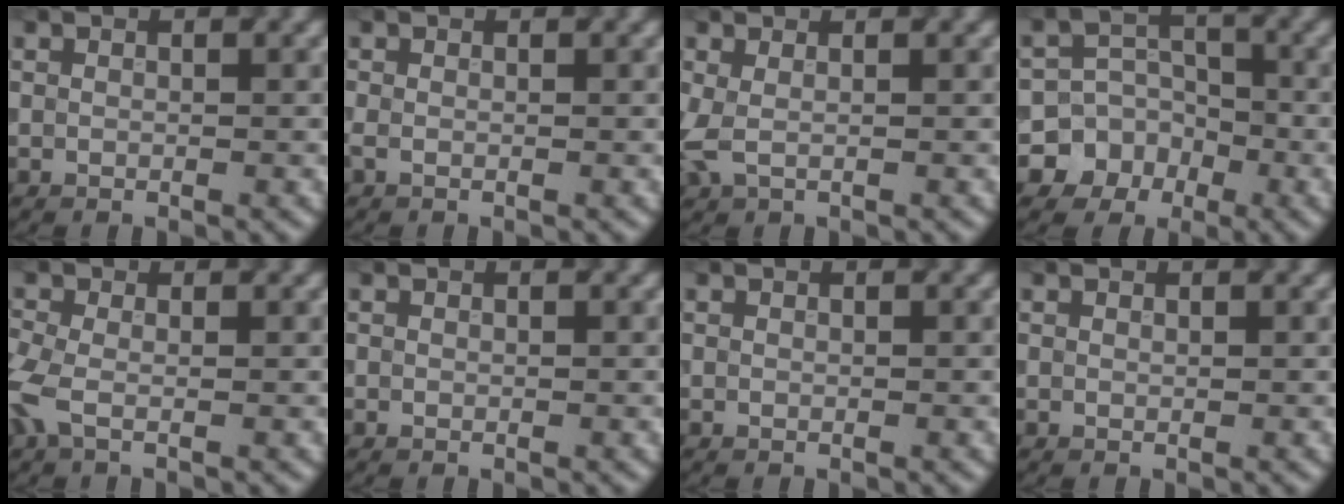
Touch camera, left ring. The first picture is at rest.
{"total": 0.6, "force": [-0.2, 0.2, 0.5], "torque": [-0.013, -0.002, -0.004]}
{"total": 1.8, "force": [0.3, 0.7, 1.6], "torque": [-0.041, 0.002, 0.002]}
{"total": 7.7, "force": [-3.5, 6.8, 0.7], "torque": [0.005, -0.002, -0.075]}
{"total": 3.0, "force": [-1.0, 1.3, 2.5], "torque": [-0.071, -0.005, -0.030]}
{"total": 0.0}
{"total": 0.0}
{"total": 0.0}